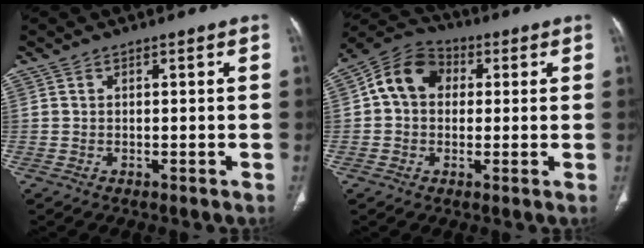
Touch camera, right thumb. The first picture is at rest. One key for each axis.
{"total": 10.4, "fx": 1.7, "fy": 8.1, "fz": 6.2, "tx": -0.096, "ty": 0.024, "tz": 0.014}